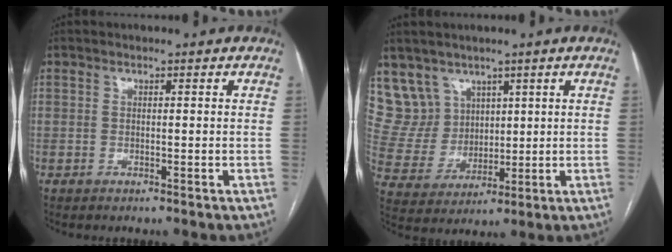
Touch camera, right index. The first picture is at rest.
{"total": 8.4, "force": [5.6, 6.3, 0.3], "torque": [-0.016, 0.029, 0.129]}